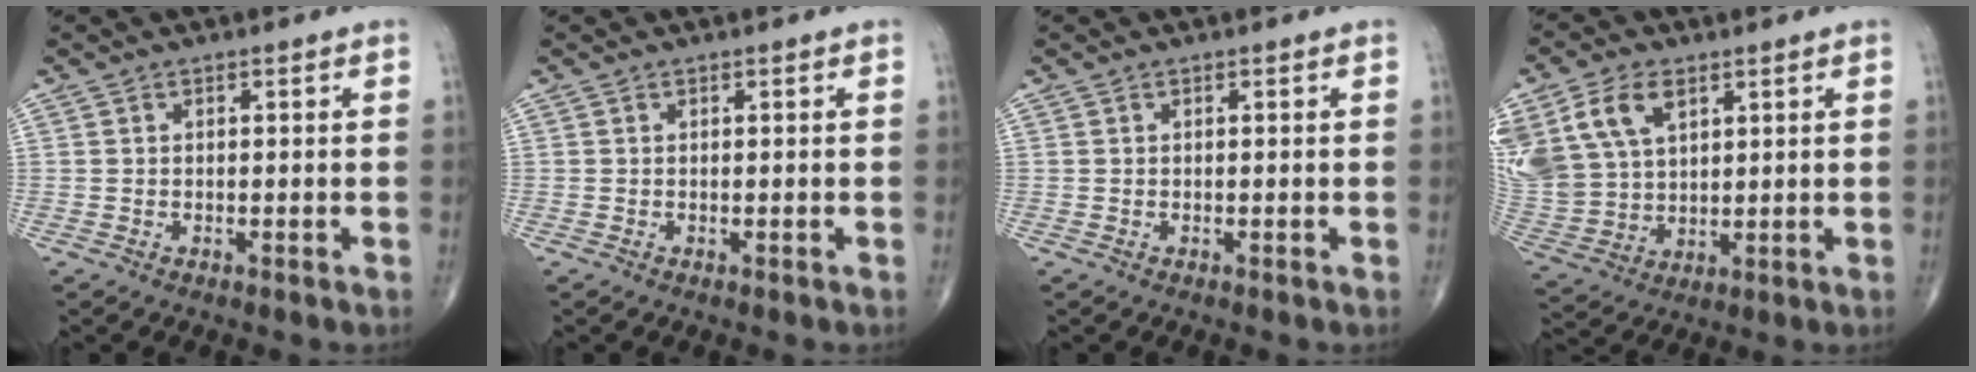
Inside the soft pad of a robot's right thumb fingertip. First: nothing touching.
{"total": 0.0}
{"total": 0.0}
{"total": 18.5, "force": [8.0, 12.4, 11.1], "torque": [-0.259, 0.006, 0.166]}